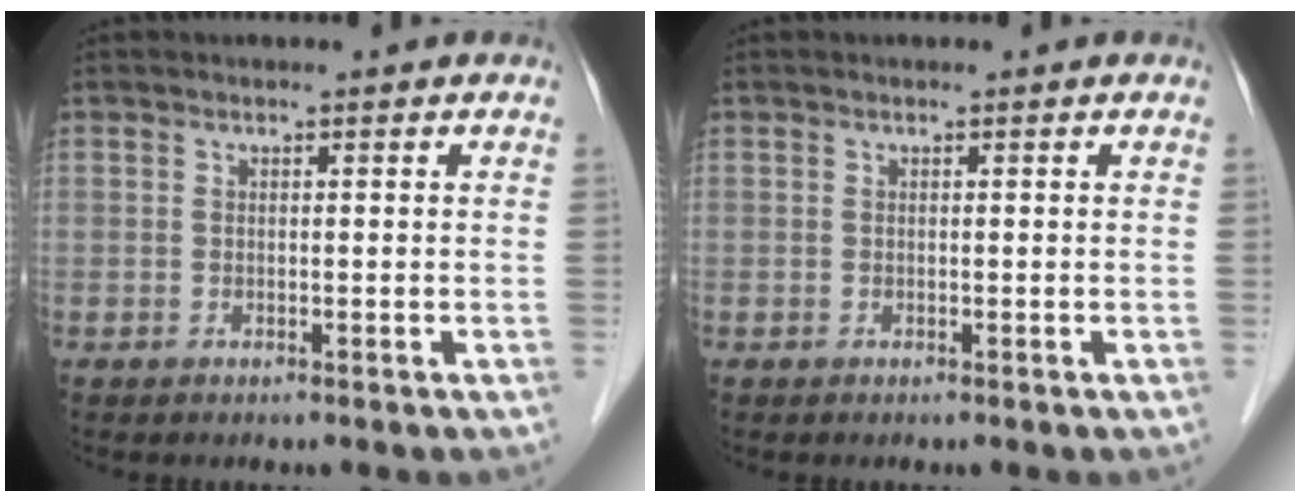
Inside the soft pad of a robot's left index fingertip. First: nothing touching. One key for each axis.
{"total": 0.0}